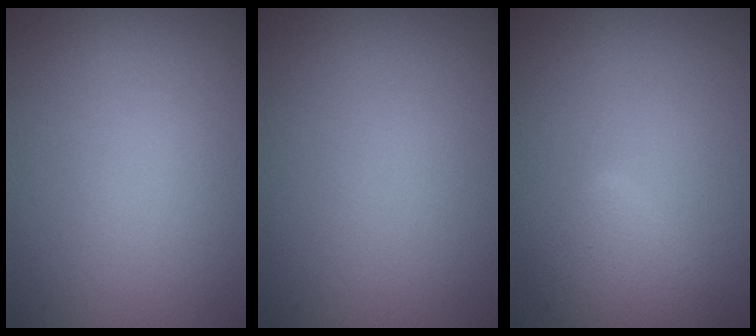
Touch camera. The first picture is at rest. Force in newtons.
{"total": 0.0}
{"total": 2.6, "press": 2.6, "slide": 0.1}